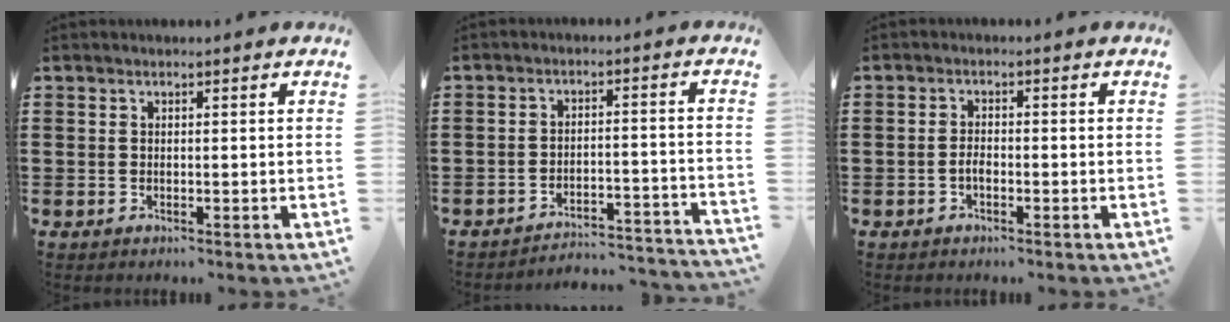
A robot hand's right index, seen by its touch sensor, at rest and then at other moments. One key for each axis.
{"total": 3.6, "fx": -3.5, "fy": 0.4, "fz": 1.0, "tx": -0.023, "ty": -0.002, "tz": -0.075}
{"total": 1.6, "fx": -0.8, "fy": 0.6, "fz": 1.3, "tx": -0.027, "ty": -0.001, "tz": -0.014}